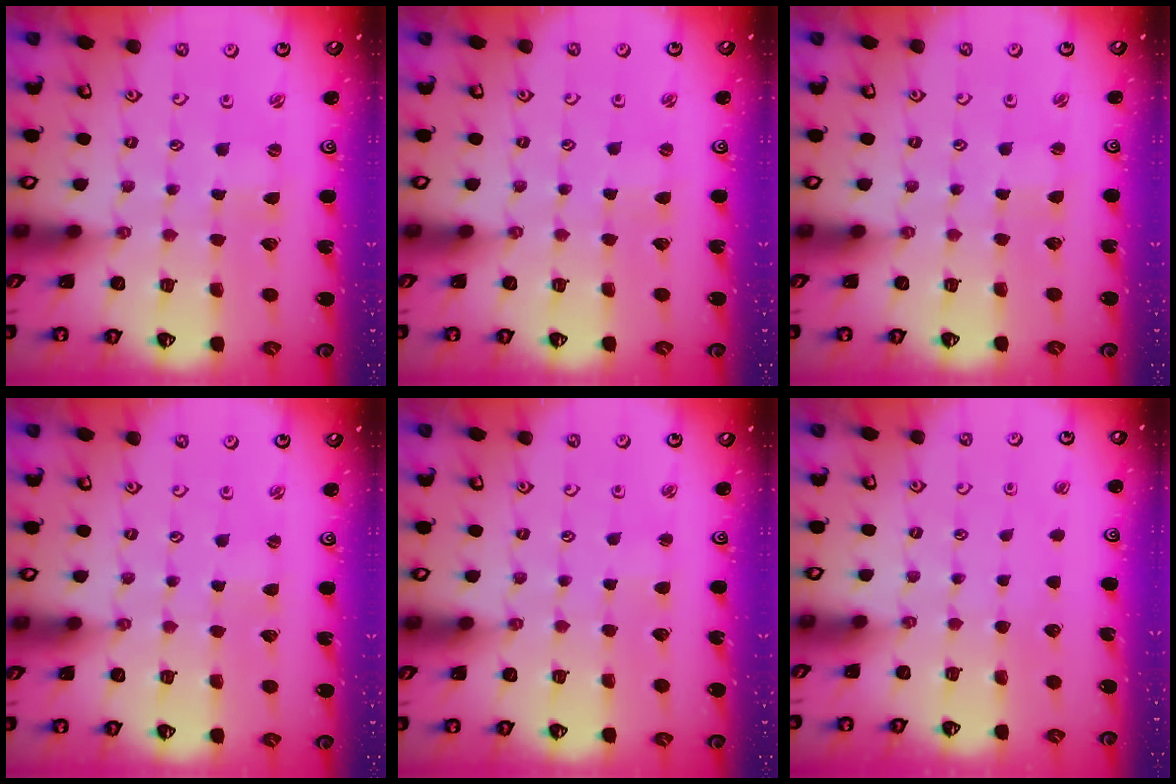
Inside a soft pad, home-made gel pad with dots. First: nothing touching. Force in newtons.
{"total": 1.7, "press": 1.7, "slide": 0.2}
{"total": 0.5, "press": 0.5, "slide": 0.0}
{"total": 0.5, "press": 0.5, "slide": 0.0}
{"total": 2.3, "press": 2.3, "slide": 0.2}
{"total": 0.0}